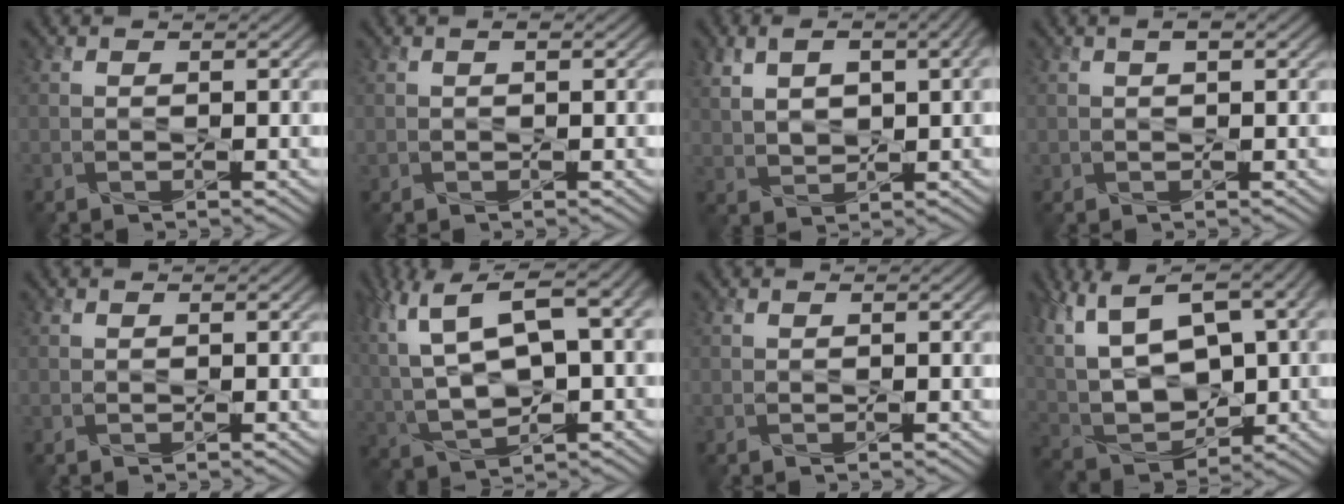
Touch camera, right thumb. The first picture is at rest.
{"total": 0.7, "force": [0.2, 0.4, 0.5], "torque": [-0.010, 0.002, 0.005]}
{"total": 7.8, "force": [2.5, 3.8, 6.3], "torque": [-0.134, 0.010, 0.048]}
{"total": 1.7, "force": [0.7, 0.8, 1.3], "torque": [-0.026, 0.004, 0.014]}
{"total": 0.0}
{"total": 14.8, "force": [4.7, 6.9, 12.3], "torque": [-0.274, 0.007, 0.099]}
{"total": 0.0}
{"total": 16.9, "force": [5.9, 9.7, 12.5], "torque": [-0.295, 0.025, 0.140]}